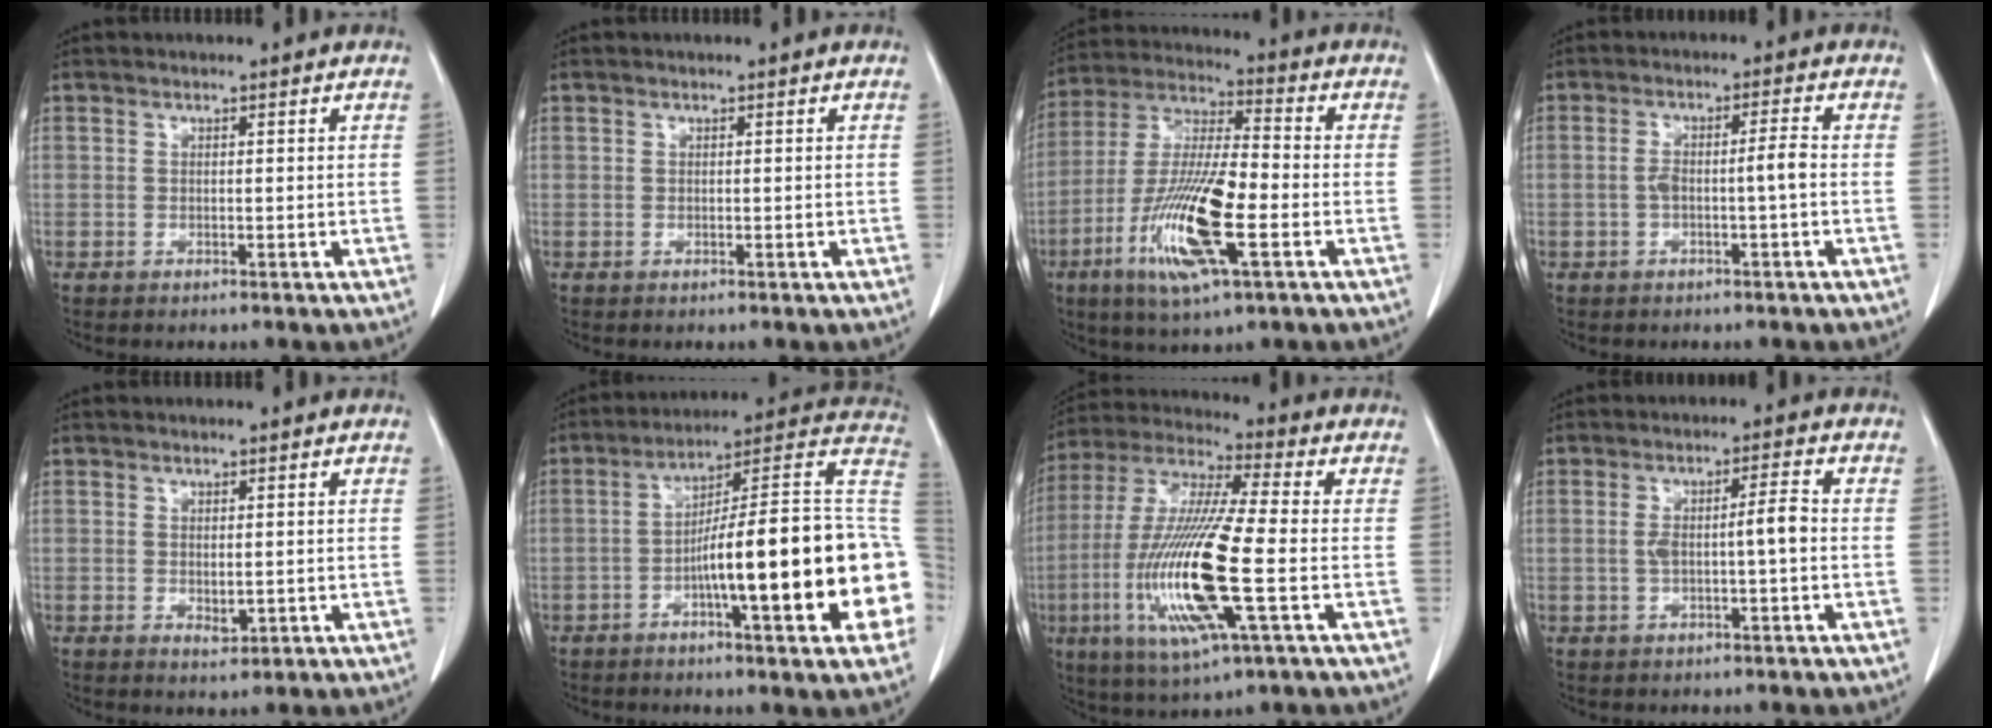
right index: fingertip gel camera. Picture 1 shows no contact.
{"total": 0.0}
{"total": 16.1, "force": [-5.3, 2.6, 15.0], "torque": [-0.304, -0.014, -0.097]}
{"total": 3.8, "force": [-0.7, 0.2, 3.7], "torque": [-0.067, 0.017, -0.006]}
{"total": 1.7, "force": [-0.1, 1.0, 1.4], "torque": [-0.019, -0.002, 0.006]}
{"total": 24.1, "force": [-5.0, 2.2, 23.5], "torque": [-0.242, 0.026, -0.072]}
{"total": 18.4, "force": [-4.1, 1.5, 17.9], "torque": [-0.378, -0.016, -0.076]}
{"total": 4.5, "force": [-0.5, 0.5, 4.5], "torque": [-0.081, 0.017, -0.001]}